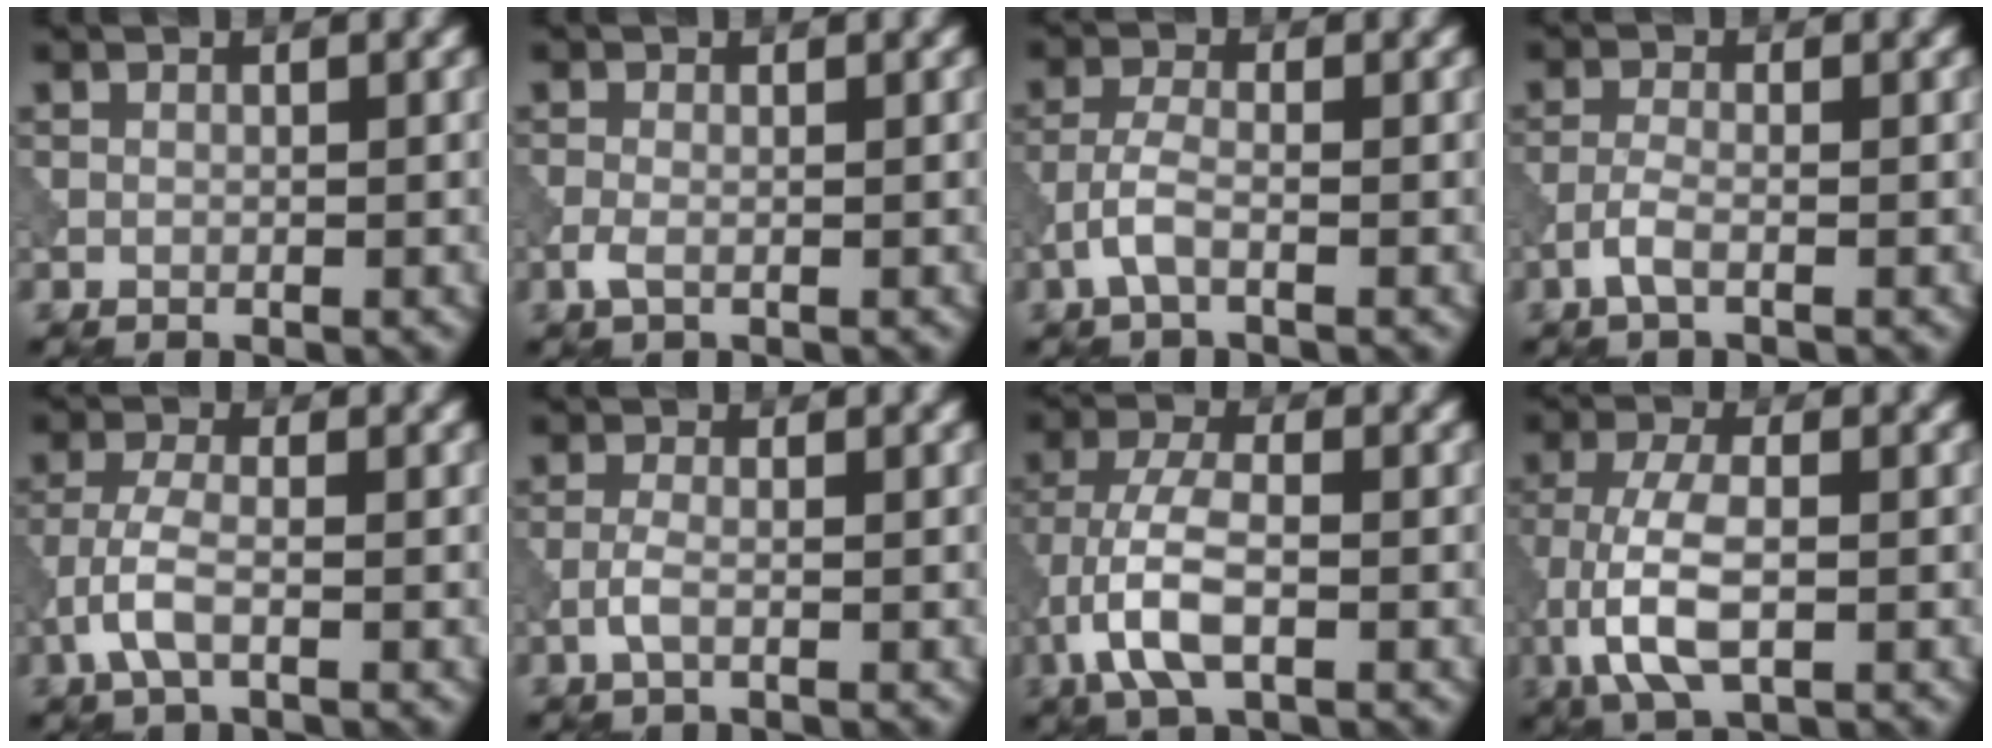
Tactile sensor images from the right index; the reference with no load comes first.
{"total": 1.3, "force": [-0.5, 0.5, 1.1], "torque": [-0.029, -0.001, -0.014]}
{"total": 2.3, "force": [-1.1, 0.7, 1.8], "torque": [-0.044, 0.005, -0.031]}
{"total": 1.9, "force": [-1.0, 0.5, 1.5], "torque": [-0.036, 0.004, -0.026]}
{"total": 2.9, "force": [-1.3, 1.0, 2.4], "torque": [-0.059, 0.004, -0.033]}
{"total": 1.6, "force": [-0.6, 0.5, 1.4], "torque": [-0.033, 0.004, -0.017]}
{"total": 5.9, "force": [-2.2, 2.5, 4.8], "torque": [-0.109, 0.004, -0.050]}
{"total": 6.2, "force": [-1.7, 2.6, 5.3], "torque": [-0.116, 0.004, -0.036]}